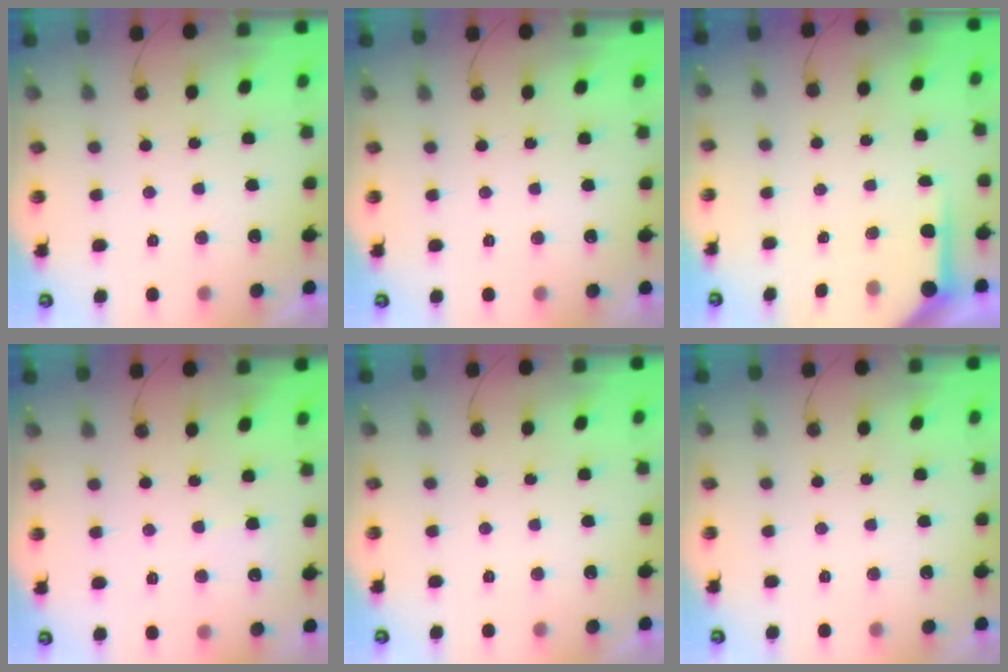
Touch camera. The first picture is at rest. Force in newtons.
{"total": 0.0}
{"total": 4.7, "press": 4.6, "slide": 0.5}
{"total": 3.5, "press": 3.4, "slide": 0.4}
{"total": 0.0}
{"total": 0.0}